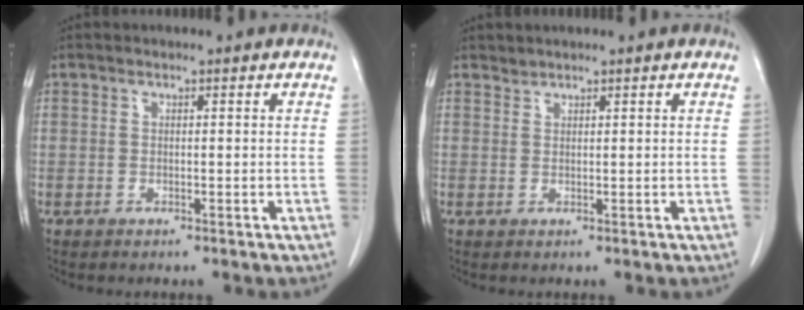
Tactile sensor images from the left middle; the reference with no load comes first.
{"total": 0.7, "force": [0.7, 0.0, -0.2], "torque": [0.000, -0.002, 0.013]}